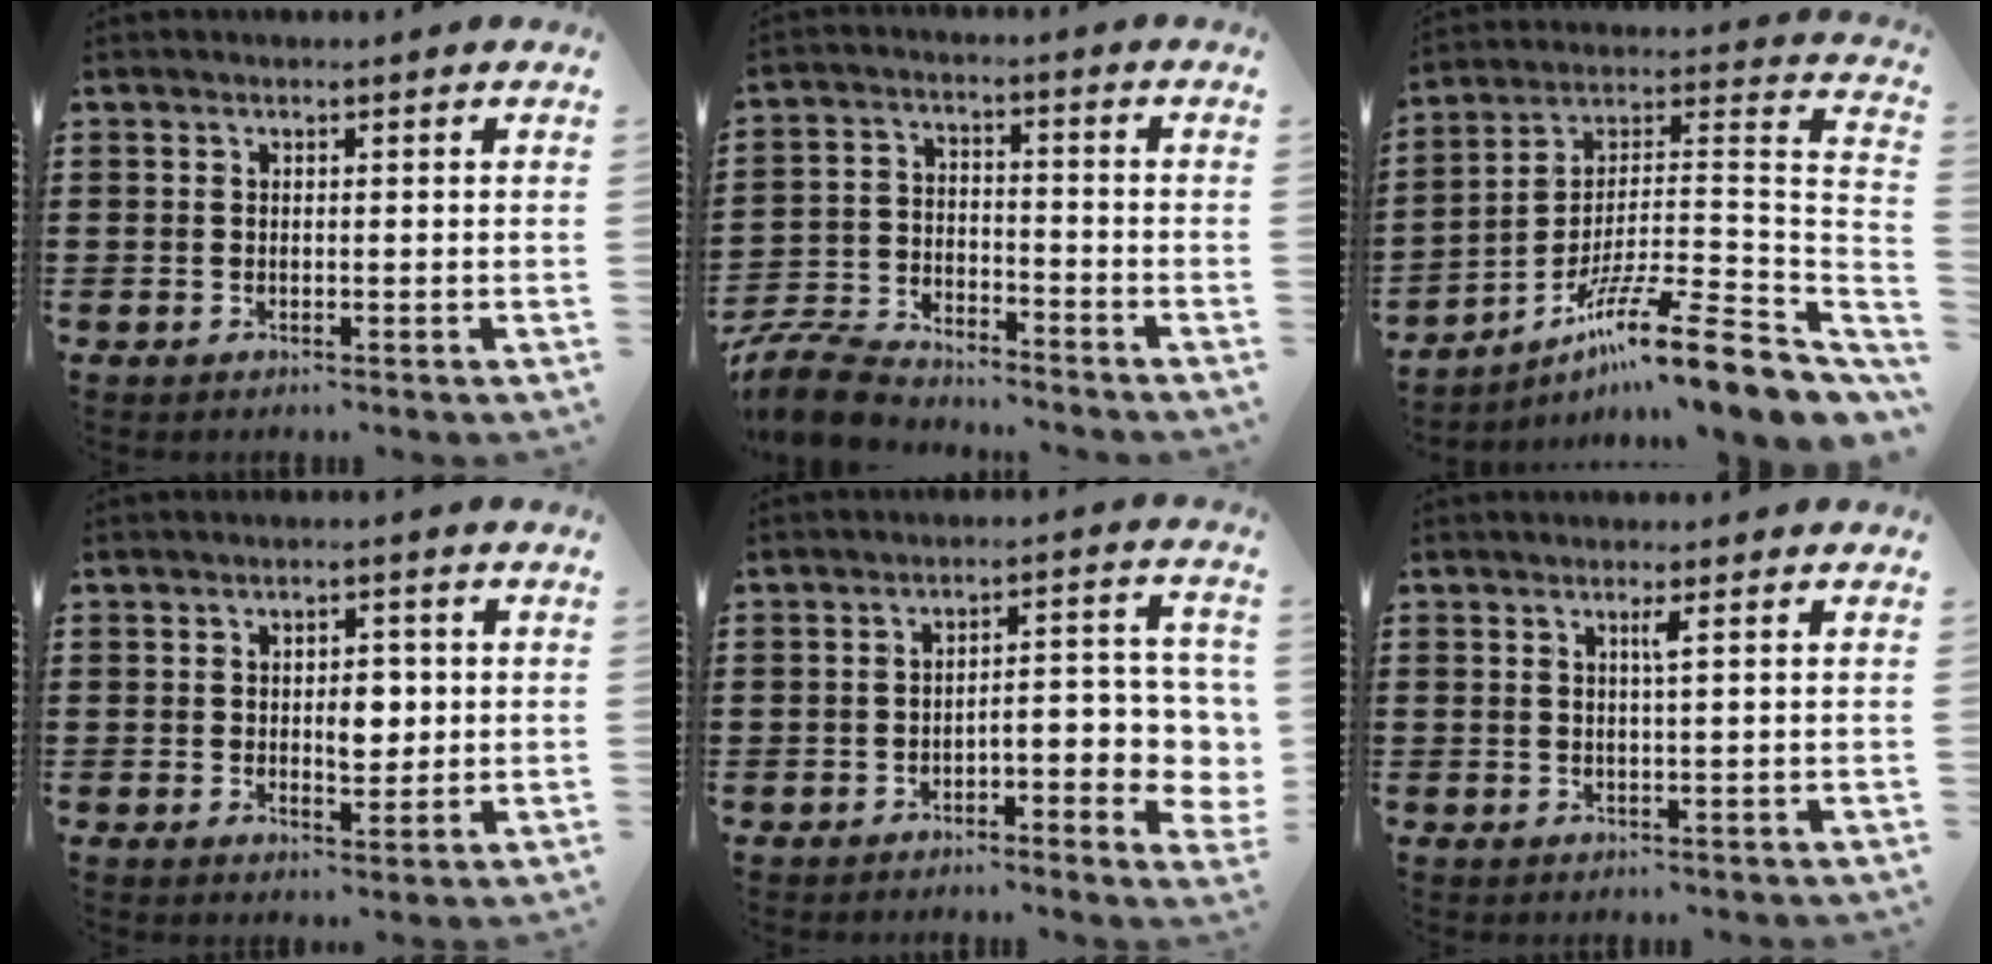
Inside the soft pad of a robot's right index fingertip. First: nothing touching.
{"total": 8.0, "force": [-7.7, 1.4, 1.6], "torque": [-0.047, 0.014, -0.156]}
{"total": 13.7, "force": [-9.6, 1.1, 9.7], "torque": [-0.157, 0.007, -0.178]}
{"total": 4.6, "force": [0.3, 2.7, 3.6], "torque": [-0.051, -0.001, -0.001]}
{"total": 5.0, "force": [-2.1, 1.8, 4.1], "torque": [-0.065, -0.003, -0.042]}
{"total": 1.4, "force": [0.5, -0.4, 1.2], "torque": [-0.022, -0.005, 0.007]}